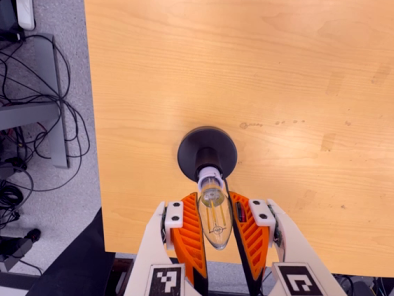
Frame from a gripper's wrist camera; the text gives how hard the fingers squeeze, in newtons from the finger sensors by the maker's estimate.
{"total": 13.1, "left": 14.0, "right": 12.2}